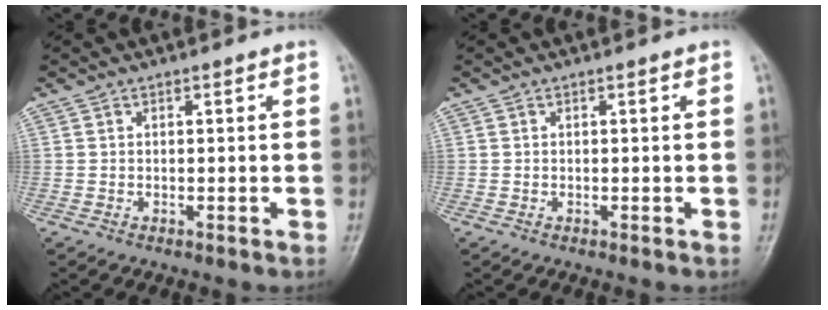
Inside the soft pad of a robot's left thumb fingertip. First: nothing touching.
{"total": 0.0}